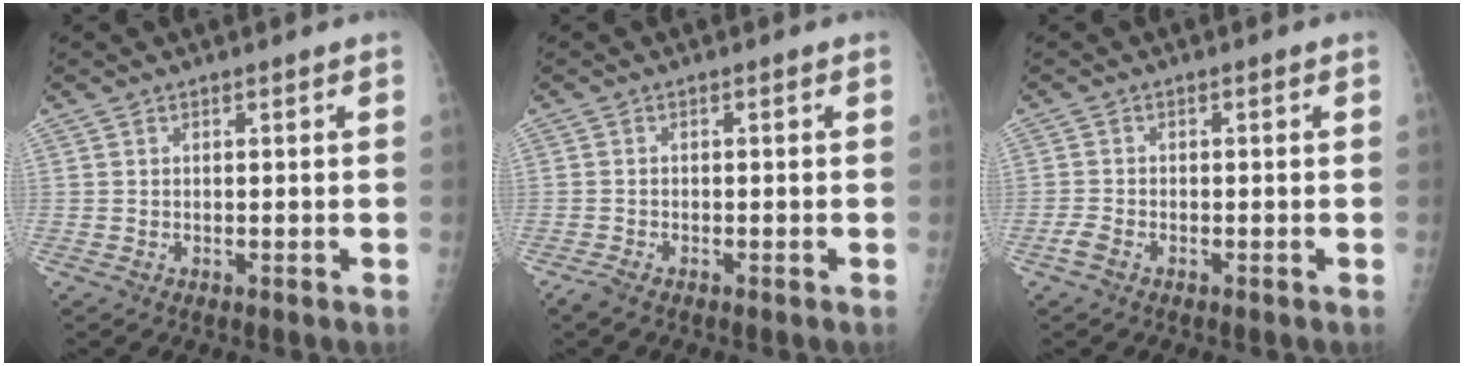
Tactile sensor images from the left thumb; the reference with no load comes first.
{"total": 1.6, "force": [-1.4, 0.3, 0.7], "torque": [-0.027, -0.002, -0.030]}
{"total": 2.0, "force": [-1.2, 1.0, 1.3], "torque": [-0.031, 0.003, -0.025]}